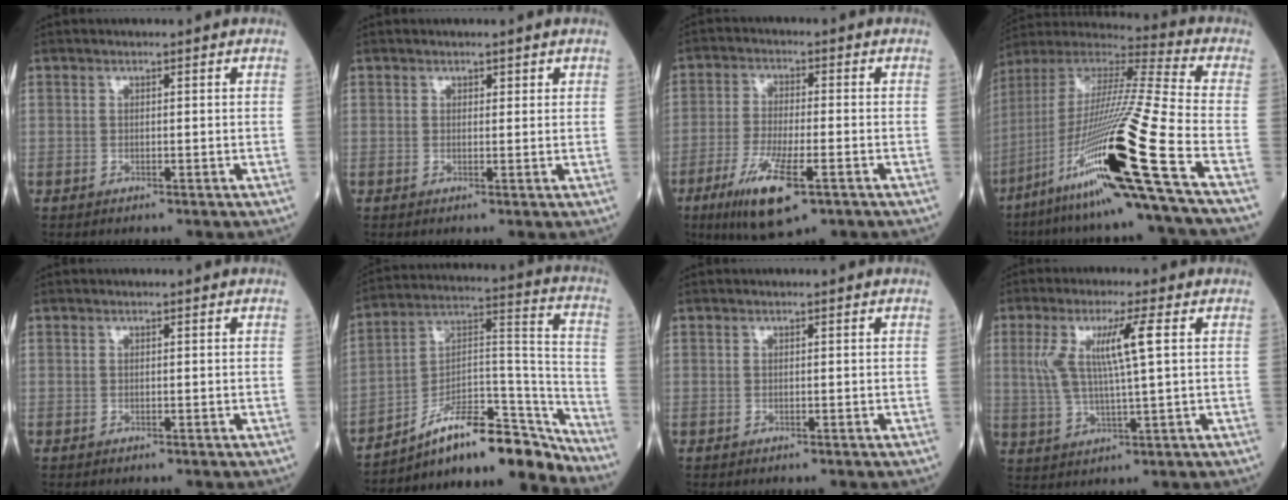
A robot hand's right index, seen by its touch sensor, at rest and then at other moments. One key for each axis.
{"total": 1.0, "fx": 0.7, "fy": 0.7, "fz": 0.3, "tx": 0.004, "ty": -0.001, "tz": 0.006}
{"total": 10.6, "fx": -5.5, "fy": 2.1, "fz": 8.8, "tx": -0.173, "ty": -0.025, "tz": -0.092}
{"total": 25.5, "fx": -11.5, "fy": -1.5, "fz": 22.7, "tx": -0.427, "ty": -0.040, "tz": -0.212}
{"total": 0.0}
{"total": 17.9, "fx": -14.2, "fy": 4.4, "fz": 10.1, "tx": -0.133, "ty": 0.058, "tz": -0.226}
{"total": 0.0}
{"total": 7.9, "fx": 2.1, "fy": 0.1, "fz": 7.6, "tx": -0.165, "ty": 0.008, "tz": 0.046}